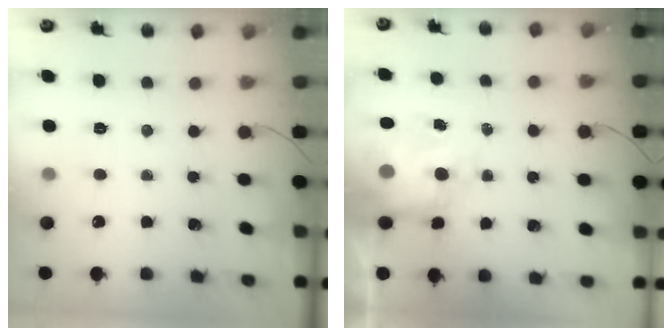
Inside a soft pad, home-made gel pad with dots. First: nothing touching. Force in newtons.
{"total": 8.6, "press": 8.5, "slide": 1.2}